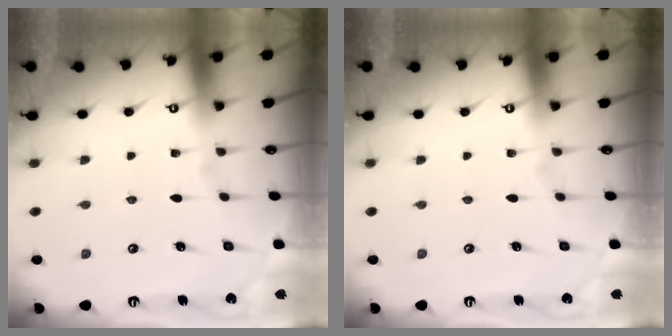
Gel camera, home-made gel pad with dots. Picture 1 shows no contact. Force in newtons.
{"total": 0.0}